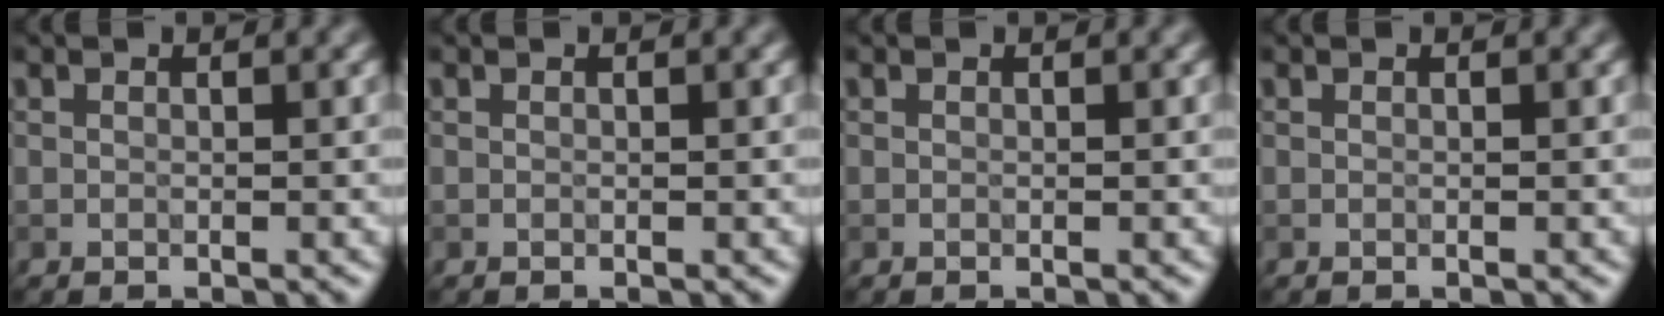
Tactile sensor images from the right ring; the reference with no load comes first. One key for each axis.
{"total": 0.0}
{"total": 0.0}
{"total": 0.0}